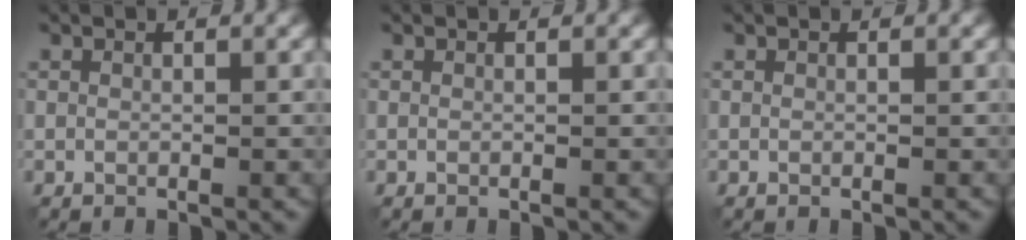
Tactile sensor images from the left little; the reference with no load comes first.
{"total": 0.0}
{"total": 0.0}